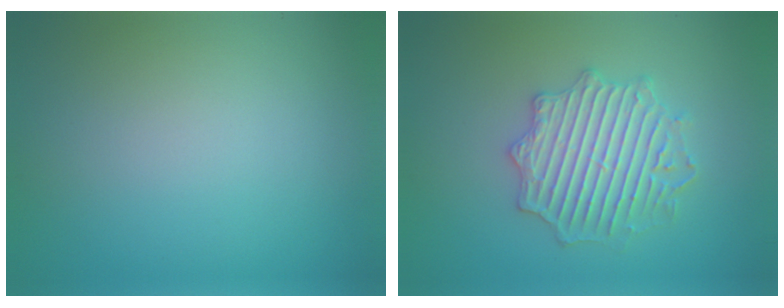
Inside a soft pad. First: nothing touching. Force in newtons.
{"total": 4.4, "press": 4.4, "slide": 0.7}